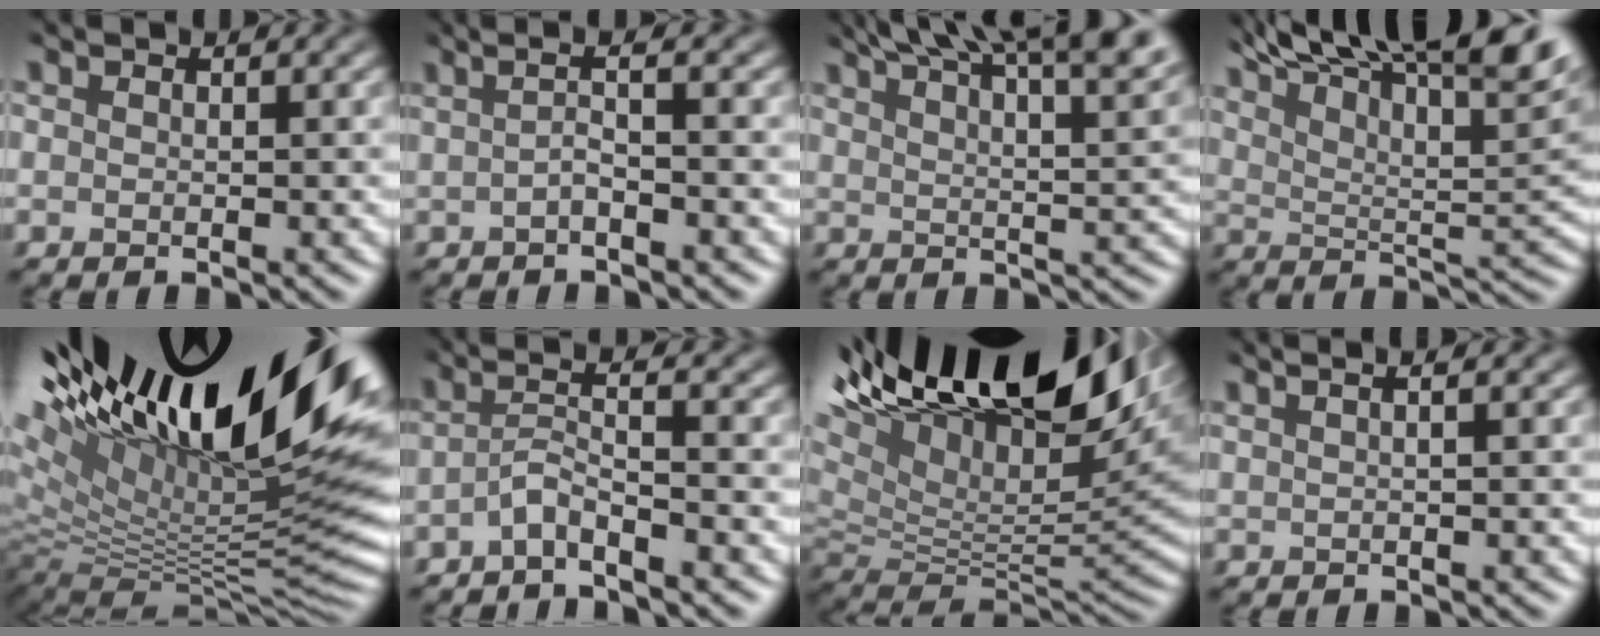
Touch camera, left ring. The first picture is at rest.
{"total": 2.9, "force": [-0.1, 0.8, 2.8], "torque": [-0.025, 0.006, -0.035]}
{"total": 12.2, "force": [8.3, 3.6, 8.1], "torque": [-0.089, 0.031, 0.076]}
{"total": 14.4, "force": [9.6, 4.0, 9.9], "torque": [-0.167, 0.026, 0.158]}
{"total": 19.5, "force": [6.6, 7.4, 16.8], "torque": [-0.211, 0.020, 0.129]}
{"total": 2.7, "force": [-1.9, 0.2, 2.0], "torque": [-0.032, -0.003, -0.044]}
{"total": 16.6, "force": [9.5, 5.7, 12.3], "torque": [-0.208, 0.039, 0.167]}
{"total": 3.8, "force": [2.2, 1.3, 2.8], "torque": [-0.001, 0.033, -0.012]}